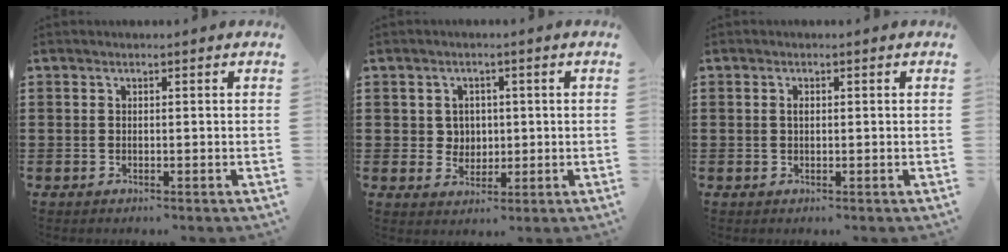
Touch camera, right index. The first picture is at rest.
{"total": 3.1, "force": [0.4, 2.9, 1.0], "torque": [-0.032, 0.011, 0.005]}
{"total": 0.9, "force": [0.1, 0.4, 0.7], "torque": [-0.016, 0.001, 0.002]}